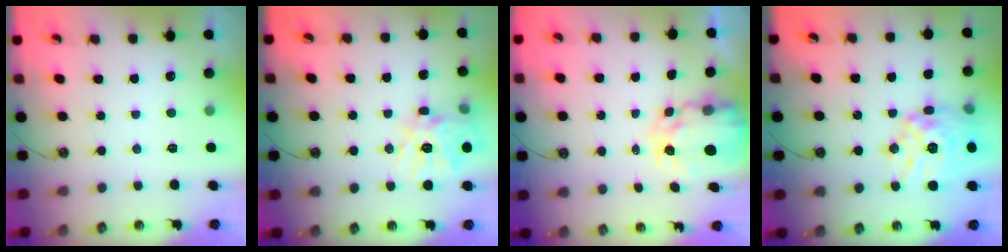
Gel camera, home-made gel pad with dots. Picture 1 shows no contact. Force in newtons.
{"total": 15.7, "press": 15.6, "slide": 1.7}
{"total": 6.0, "press": 6.0, "slide": 0.7}
{"total": 16.7, "press": 16.6, "slide": 1.6}